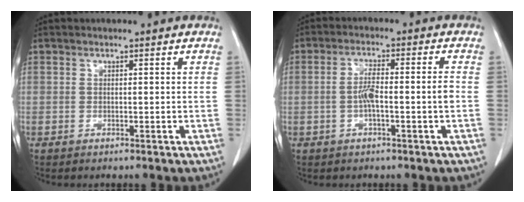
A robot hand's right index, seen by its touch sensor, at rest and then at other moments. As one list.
[{"total": 5.2, "force": [-1.1, 0.3, 5.1], "torque": [-0.101, 0.012, -0.017]}]